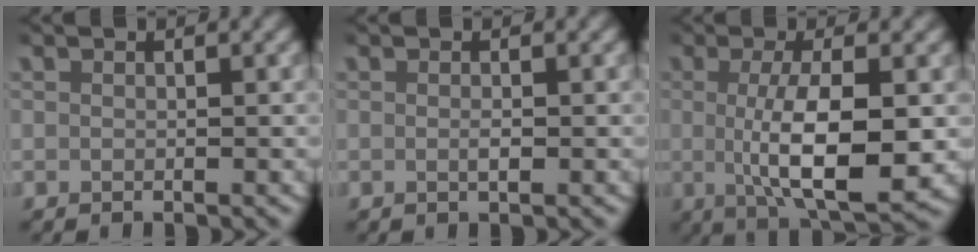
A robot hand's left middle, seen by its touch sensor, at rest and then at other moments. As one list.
[{"total": 0.7, "force": [-0.1, 0.1, 0.6], "torque": [-0.012, -0.002, -0.001]}, {"total": 7.9, "force": [-0.7, 2.5, 7.4], "torque": [-0.123, -0.016, -0.005]}]